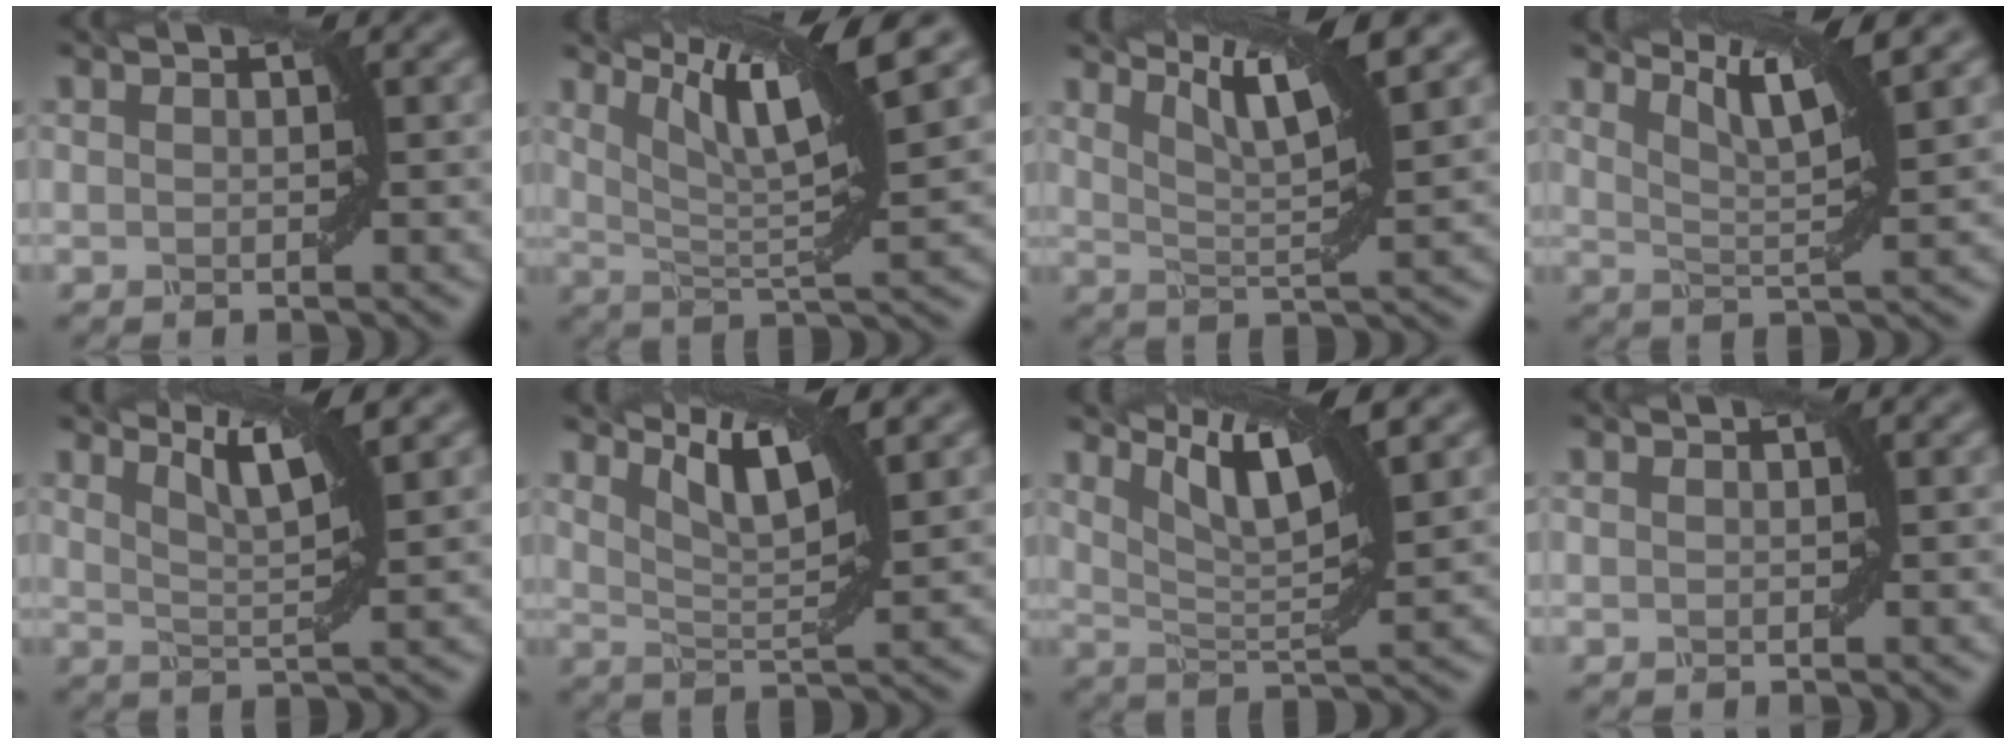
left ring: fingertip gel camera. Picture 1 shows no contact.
{"total": 9.3, "force": [4.9, 1.8, 7.7], "torque": [-0.121, 0.016, 0.089]}
{"total": 6.5, "force": [3.9, 1.3, 5.1], "torque": [-0.078, 0.011, 0.072]}
{"total": 5.2, "force": [3.3, 0.9, 4.0], "torque": [-0.062, 0.008, 0.060]}
{"total": 4.3, "force": [2.5, 0.8, 3.3], "torque": [-0.055, 0.005, 0.048]}
{"total": 5.6, "force": [3.1, 1.5, 4.5], "torque": [-0.080, 0.006, 0.061]}
{"total": 6.9, "force": [3.8, 1.7, 5.5], "torque": [-0.097, 0.008, 0.075]}
{"total": 0.0}